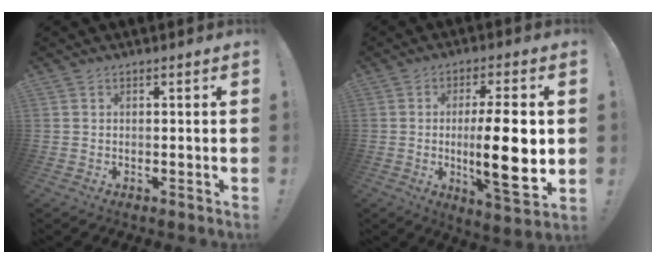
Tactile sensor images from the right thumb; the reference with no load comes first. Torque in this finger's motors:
{"motor_torque": [0.82, 1.86, 0.56, -0.07, 0.14]}